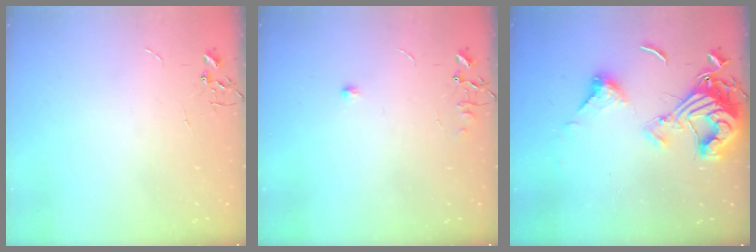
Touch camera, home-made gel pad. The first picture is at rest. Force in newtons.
{"total": 6.7, "press": 6.7, "slide": 0.9}
{"total": 16.3, "press": 16.2, "slide": 1.7}